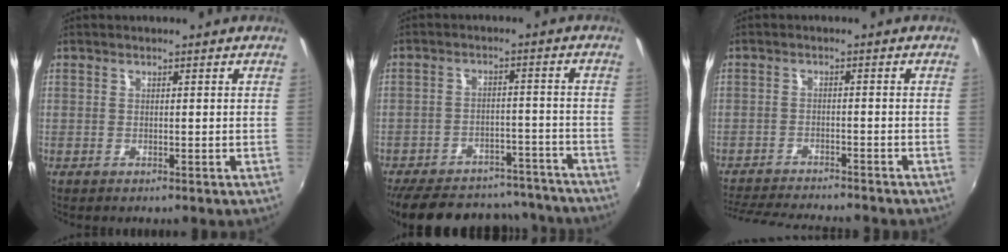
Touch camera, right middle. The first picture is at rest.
{"total": 25.8, "force": [-22.0, 9.8, 9.2], "torque": [-0.200, 0.040, -0.274]}
{"total": 12.5, "force": [-11.4, 1.4, 4.9], "torque": [-0.115, -0.019, -0.177]}